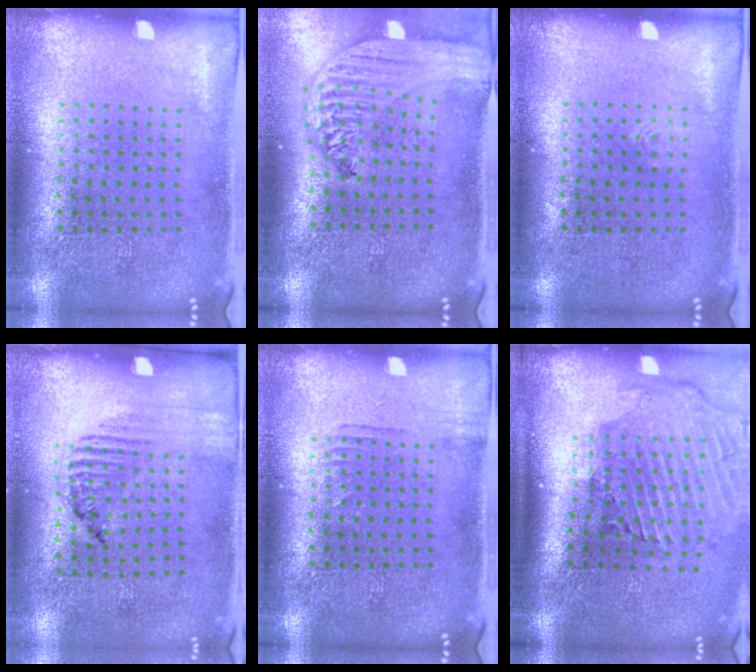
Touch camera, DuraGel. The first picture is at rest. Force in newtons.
{"total": 2.9, "press": 2.3, "slide": 1.8}
{"total": 0.5, "press": 0.5, "slide": 0.1}
{"total": 1.5, "press": 1.1, "slide": 1.1}
{"total": 0.7, "press": 0.6, "slide": 0.2}
{"total": 2.9, "press": 2.1, "slide": 2.0}